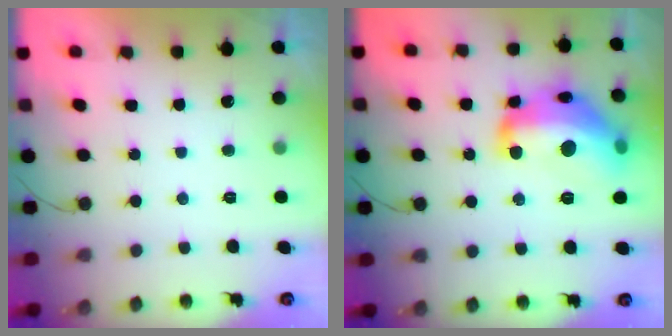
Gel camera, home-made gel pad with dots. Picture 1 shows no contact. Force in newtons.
{"total": 22.0, "press": 22.0, "slide": 1.3}